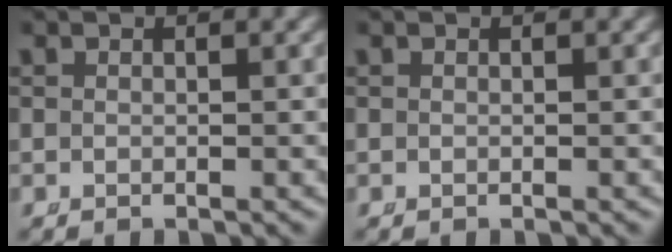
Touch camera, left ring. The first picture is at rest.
{"total": 0.0}